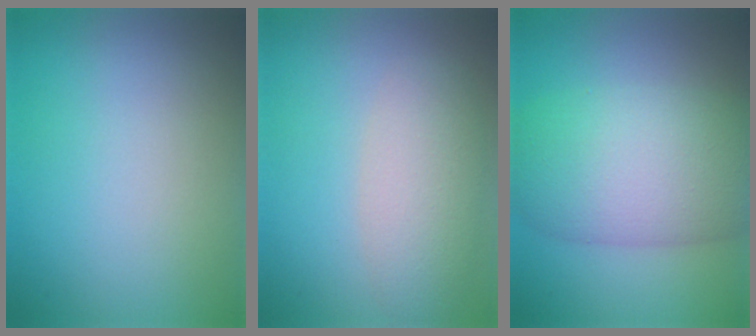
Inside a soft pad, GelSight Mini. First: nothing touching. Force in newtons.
{"total": 4.3, "press": 4.3, "slide": 0.3}
{"total": 10.1, "press": 10.1, "slide": 0.2}